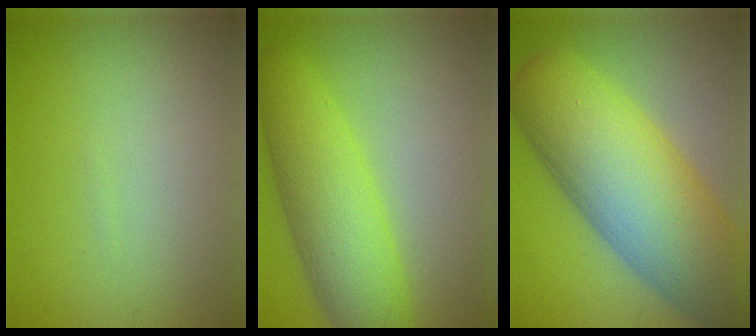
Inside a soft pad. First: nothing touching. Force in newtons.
{"total": 7.7, "press": 7.7, "slide": 0.2}
{"total": 14.3, "press": 14.2, "slide": 0.5}